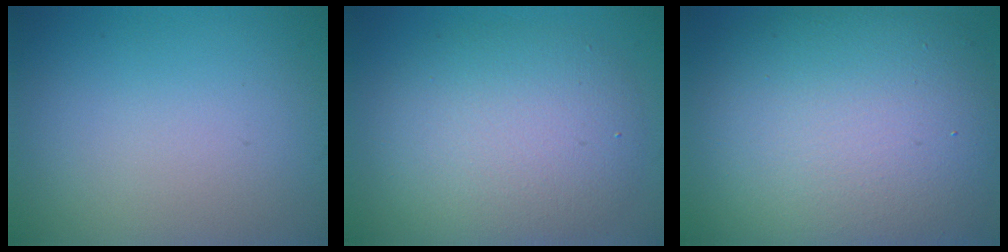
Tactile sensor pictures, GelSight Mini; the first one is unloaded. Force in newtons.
{"total": 7.1, "press": 7.1, "slide": 0.3}
{"total": 14.2, "press": 14.1, "slide": 1.2}